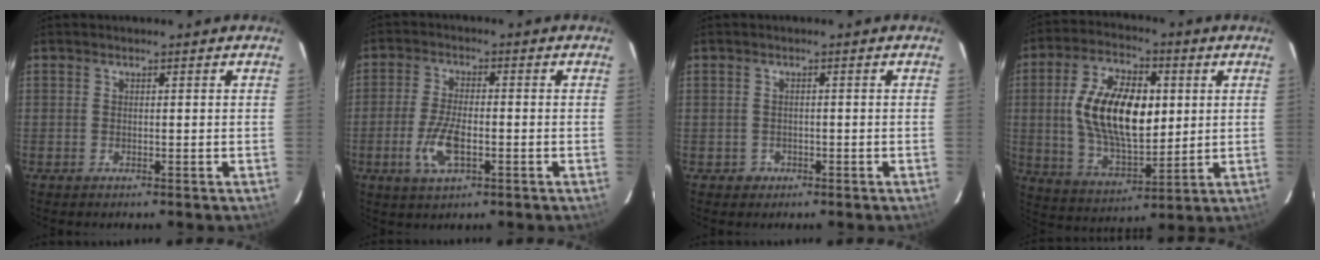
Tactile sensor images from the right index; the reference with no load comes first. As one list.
[{"total": 7.7, "force": [-2.5, 3.1, 6.5], "torque": [-0.141, -0.005, -0.047]}, {"total": 2.2, "force": [-0.7, 2.1, 0.1], "torque": [-0.005, 0.006, -0.008]}, {"total": 17.1, "force": [2.1, 8.7, 14.6], "torque": [-0.270, 0.014, 0.044]}]